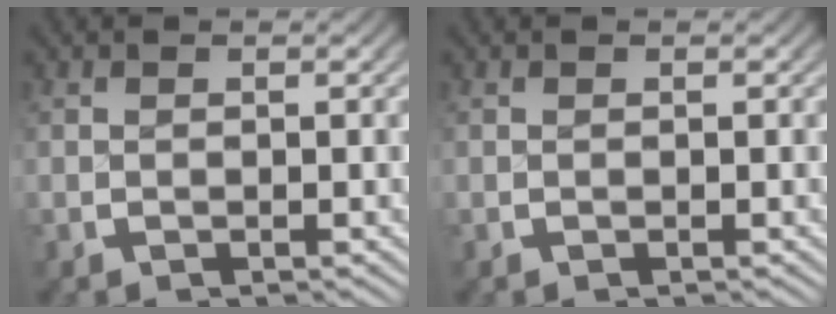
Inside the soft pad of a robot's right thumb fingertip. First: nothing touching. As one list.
[{"total": 0.0}]